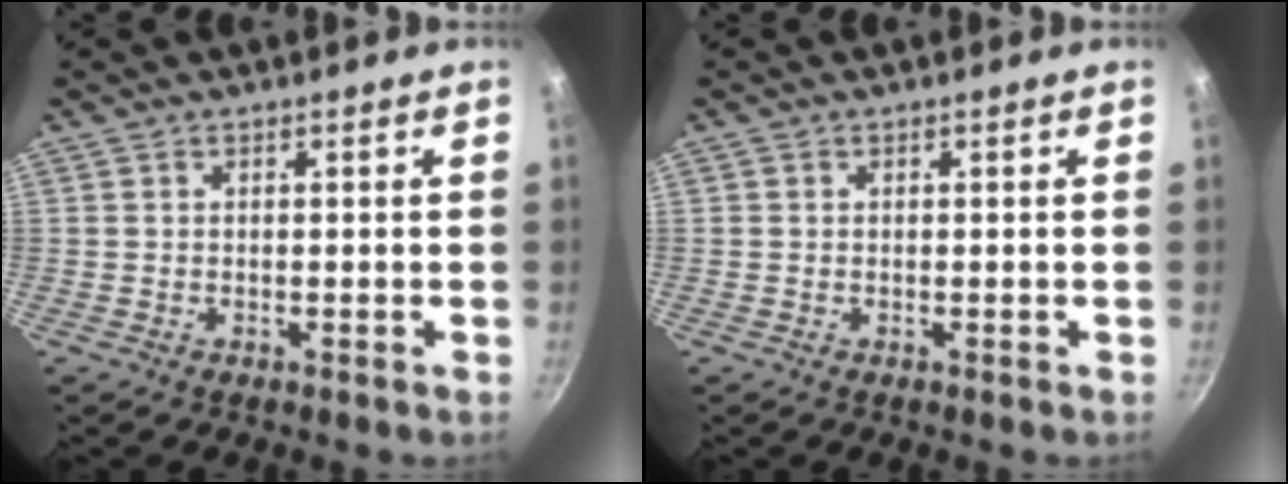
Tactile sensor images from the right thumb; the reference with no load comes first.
{"total": 0.0}